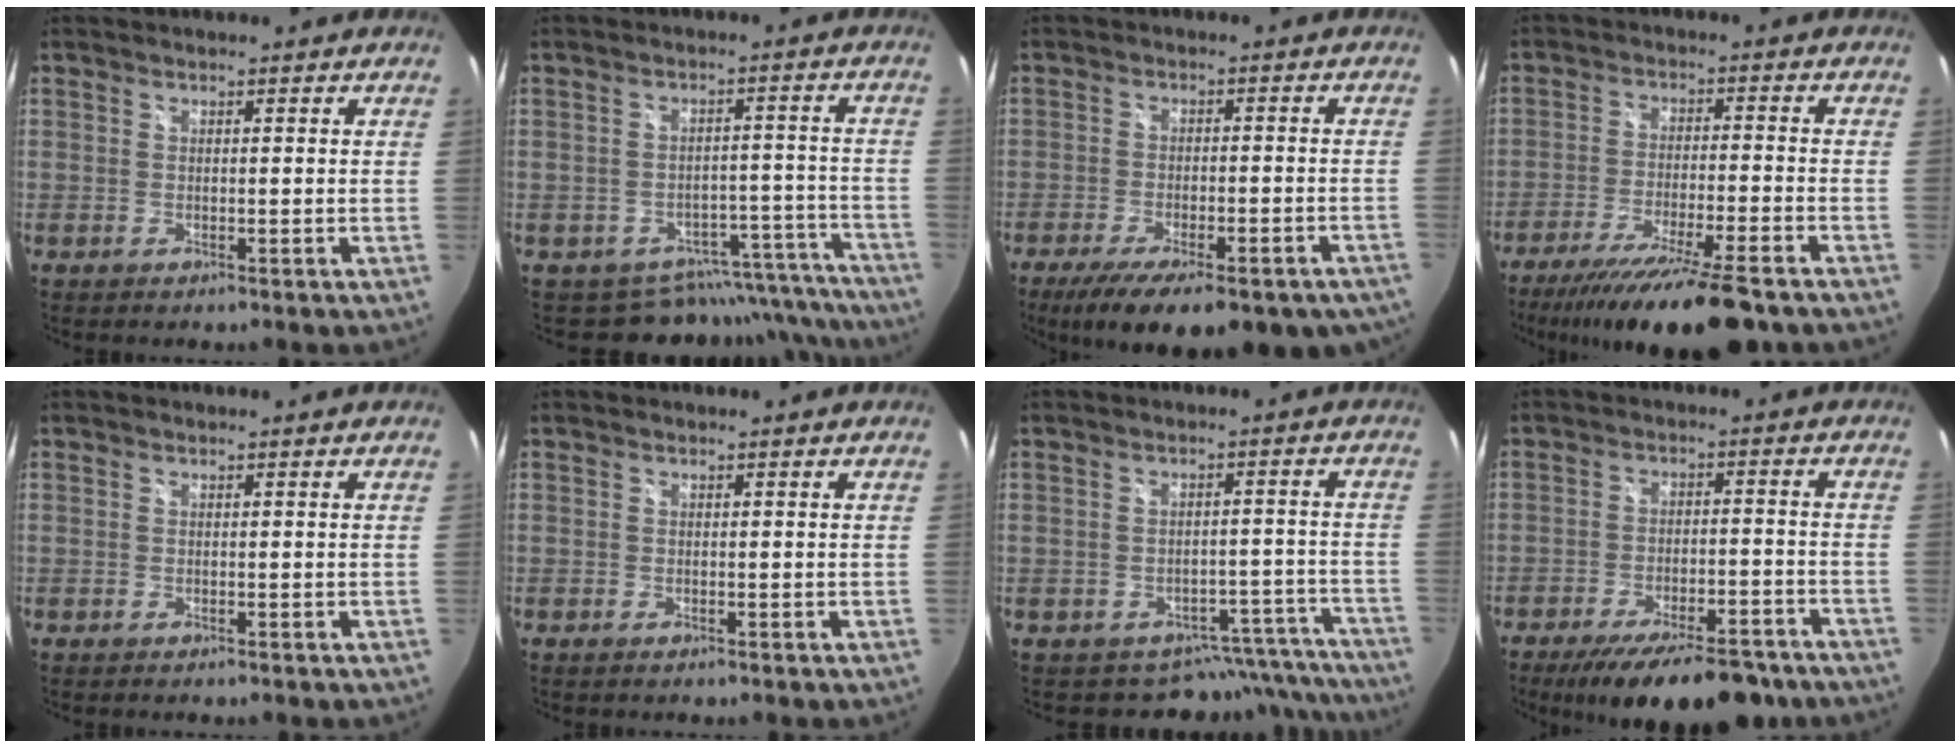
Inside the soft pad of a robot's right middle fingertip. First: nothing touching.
{"total": 13.9, "force": [-12.7, 5.6, 0.8], "torque": [0.000, 0.053, -0.148]}
{"total": 20.9, "force": [-15.2, 7.1, 12.5], "torque": [-0.215, -0.045, -0.201]}
{"total": 16.7, "force": [-13.4, 1.1, 9.9], "torque": [-0.191, -0.039, -0.219]}
{"total": 0.0}
{"total": 0.0}
{"total": 9.9, "force": [-8.9, 4.4, -0.1], "torque": [0.020, 0.045, -0.094]}
{"total": 16.9, "force": [-13.2, 5.2, 9.2], "torque": [-0.165, -0.027, -0.184]}